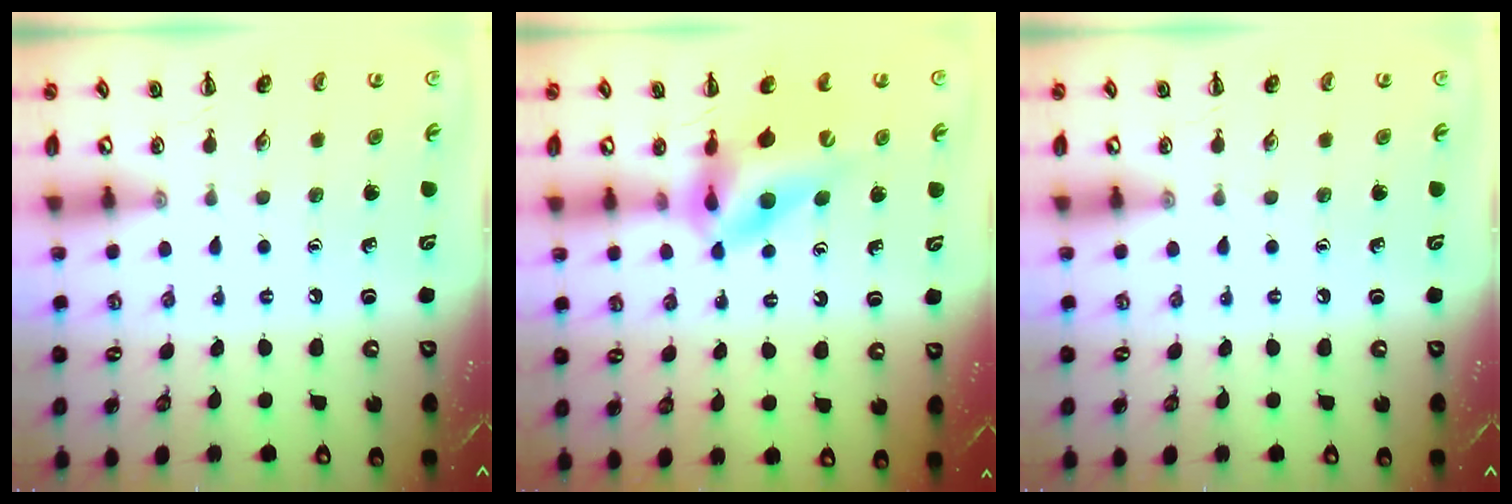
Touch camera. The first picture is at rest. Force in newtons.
{"total": 11.5, "press": 10.9, "slide": 3.5}
{"total": 0.0}